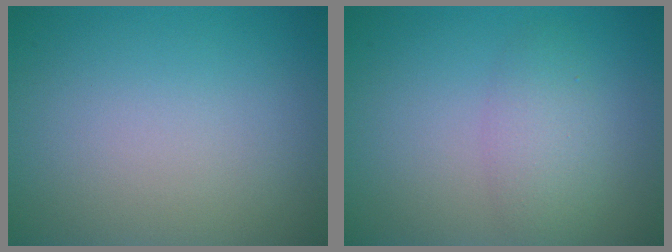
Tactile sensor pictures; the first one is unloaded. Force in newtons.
{"total": 2.7, "press": 2.7, "slide": 0.2}